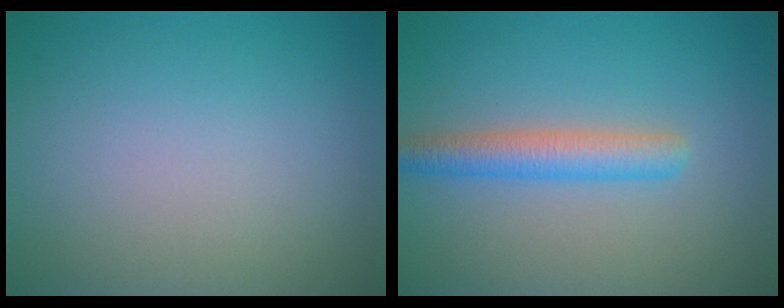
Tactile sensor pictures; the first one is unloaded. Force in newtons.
{"total": 3.3, "press": 3.2, "slide": 0.1}